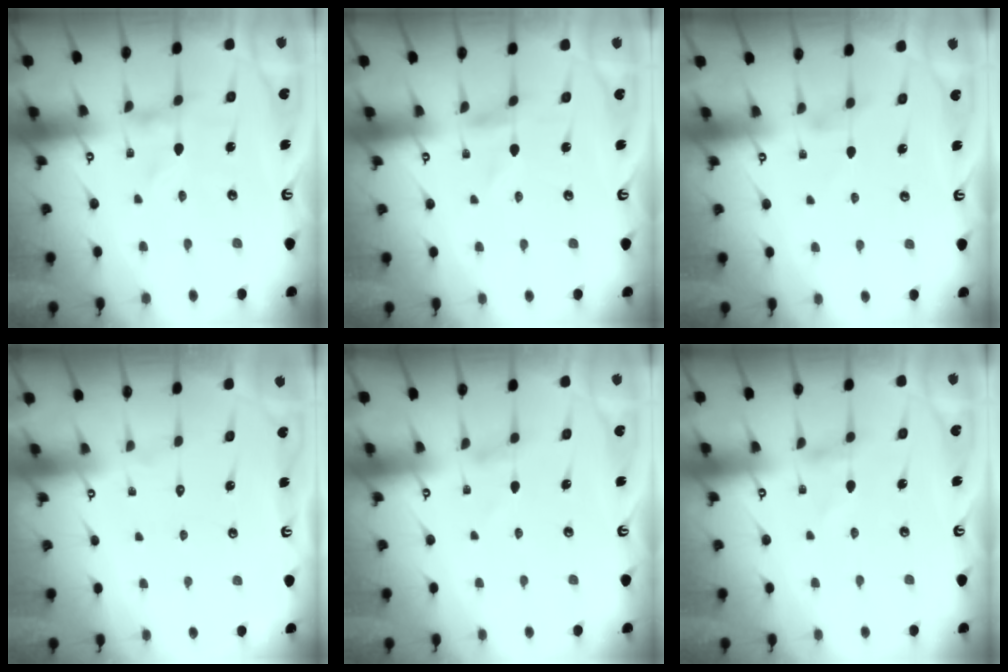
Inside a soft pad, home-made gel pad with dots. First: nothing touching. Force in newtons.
{"total": 0.0}
{"total": 1.4, "press": 1.4, "slide": 0.3}
{"total": 1.7, "press": 1.7, "slide": 0.1}
{"total": 0.0}
{"total": 1.7, "press": 1.6, "slide": 0.3}